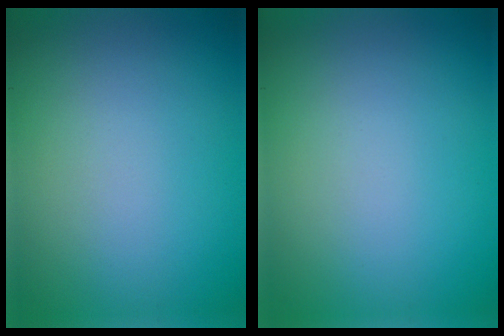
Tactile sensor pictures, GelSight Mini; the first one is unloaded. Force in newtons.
{"total": 0.0}